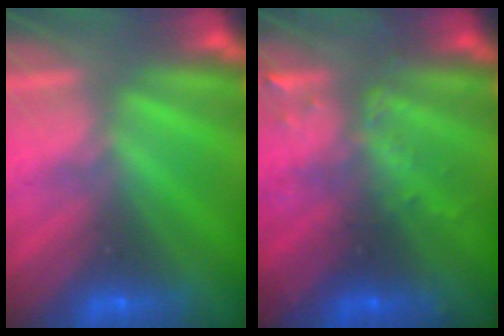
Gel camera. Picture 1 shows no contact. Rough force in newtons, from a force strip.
{"total": 3.0}